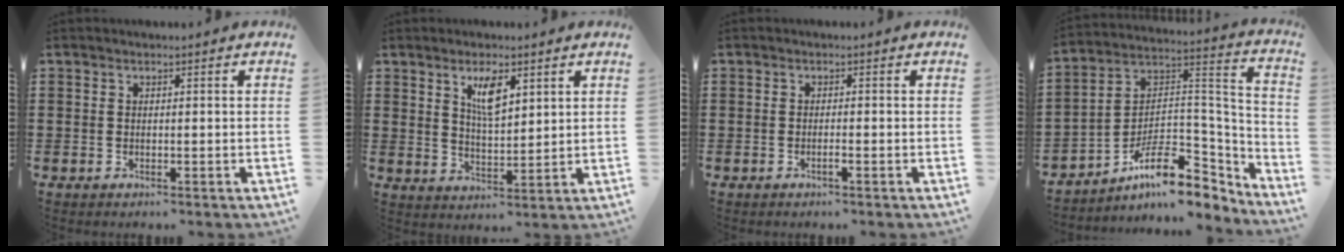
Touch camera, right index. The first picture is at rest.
{"total": 5.0, "force": [2.7, 1.6, 3.9], "torque": [-0.069, -0.001, 0.042]}
{"total": 1.1, "force": [-0.7, 0.0, 0.8], "torque": [-0.014, -0.002, -0.012]}
{"total": 11.6, "force": [-7.2, 5.5, 7.3], "torque": [-0.125, 0.005, -0.131]}